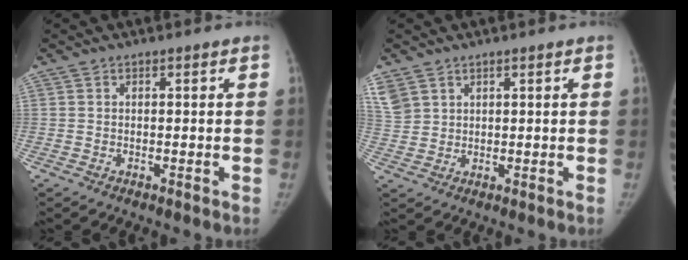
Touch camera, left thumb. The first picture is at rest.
{"total": 7.2, "force": [4.0, 5.2, 2.9], "torque": [-0.075, 0.002, 0.091]}